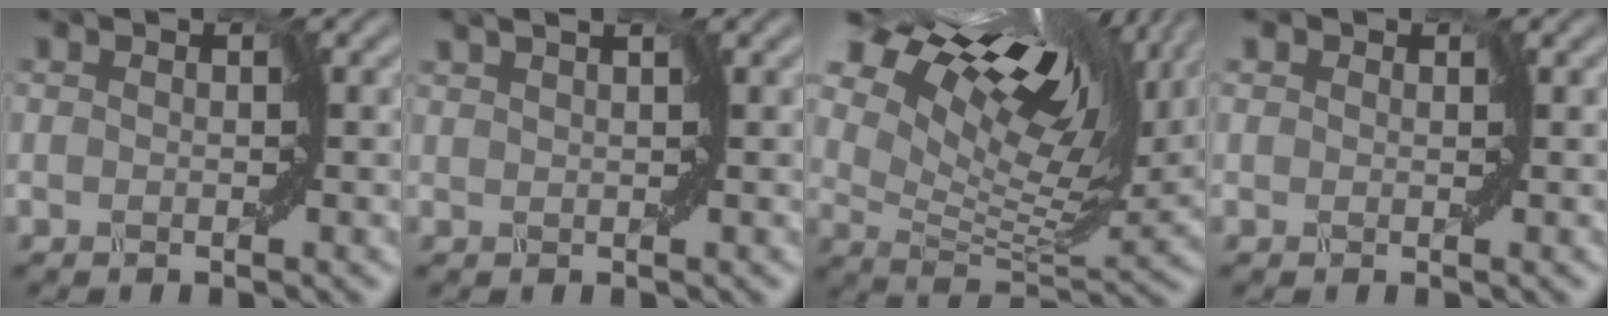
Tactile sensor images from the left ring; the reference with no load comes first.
{"total": 0.7, "force": [0.4, -0.5, -0.2], "torque": [-0.003, -0.002, 0.014]}
{"total": 16.2, "force": [11.7, 5.7, 9.6], "torque": [-0.203, 0.044, 0.183]}
{"total": 1.3, "force": [0.6, 1.0, 0.5], "torque": [0.003, 0.009, -0.003]}